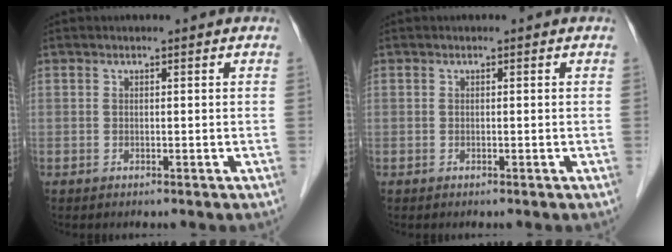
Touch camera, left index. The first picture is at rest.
{"total": 0.0}